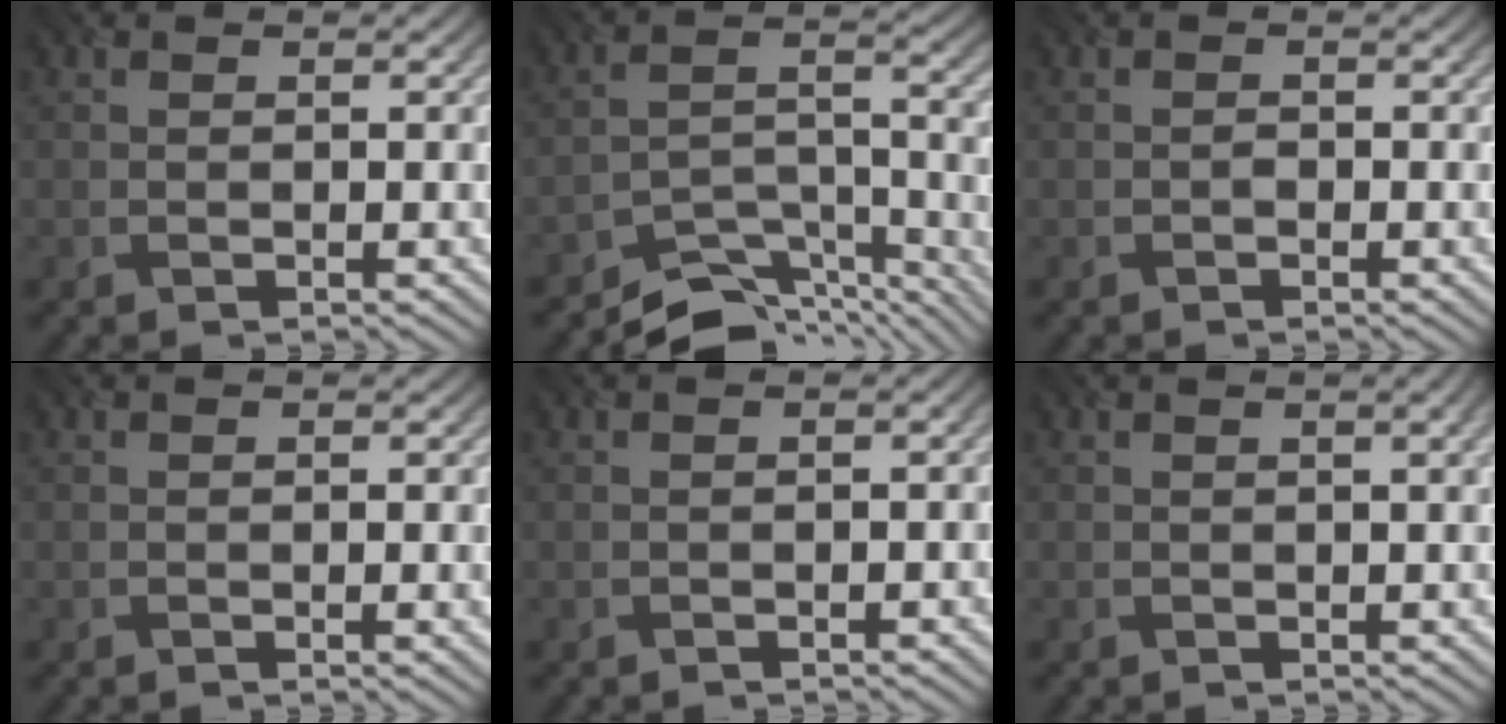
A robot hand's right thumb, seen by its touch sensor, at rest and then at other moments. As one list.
[{"total": 8.6, "force": [-7.9, 2.3, 2.8], "torque": [-0.040, -0.002, -0.142]}, {"total": 0.5, "force": [-0.4, 0.3, 0.3], "torque": [-0.003, 0.000, -0.006]}, {"total": 1.3, "force": [-0.4, 0.3, 1.2], "torque": [-0.018, -0.002, -0.005]}, {"total": 1.1, "force": [-0.9, 0.2, 0.6], "torque": [-0.008, 0.000, -0.015]}, {"total": 1.9, "force": [0.2, 0.4, 1.9], "torque": [-0.023, 0.005, -0.003]}]